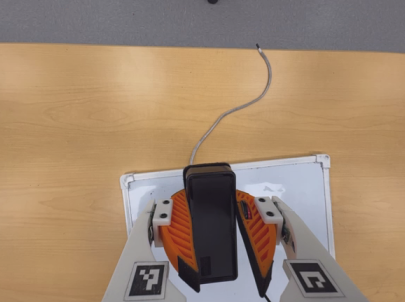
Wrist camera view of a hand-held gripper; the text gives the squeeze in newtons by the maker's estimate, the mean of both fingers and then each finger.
{"total": 9.2, "left": 9.6, "right": 8.8}